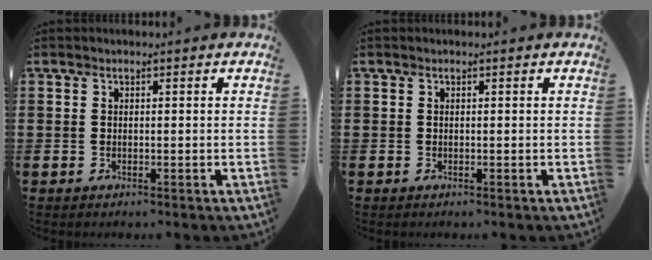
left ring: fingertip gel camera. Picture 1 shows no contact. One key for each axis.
{"total": 0.0}